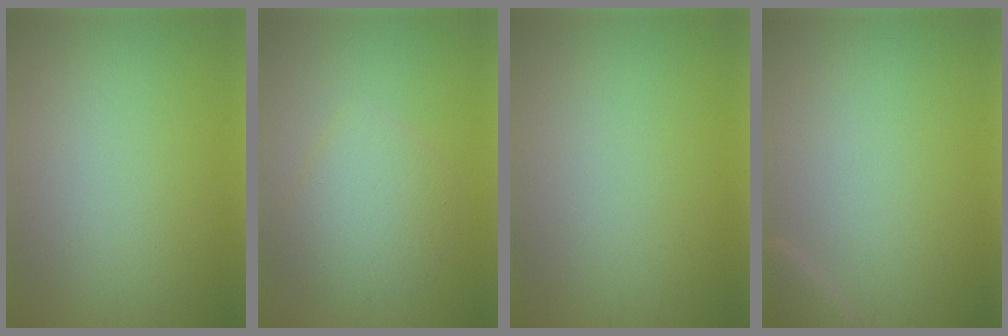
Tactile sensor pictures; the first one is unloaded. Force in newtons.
{"total": 3.9, "press": 3.9, "slide": 0.3}
{"total": 0.0}
{"total": 1.9, "press": 1.9, "slide": 0.2}